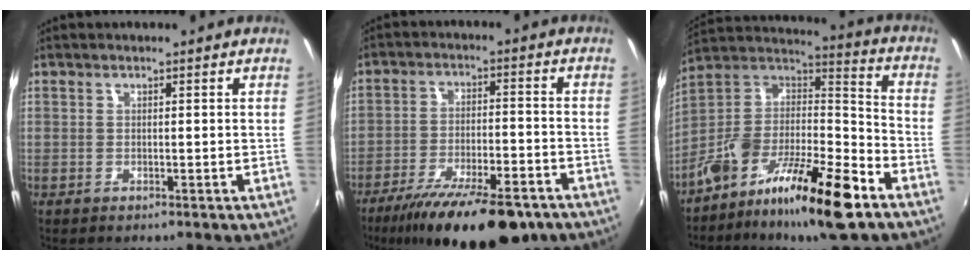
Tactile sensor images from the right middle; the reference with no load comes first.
{"total": 19.5, "force": [-14.3, 5.8, 12.0], "torque": [-0.215, -0.038, -0.212]}
{"total": 19.6, "force": [-11.8, 5.0, 14.8], "torque": [-0.261, -0.004, -0.214]}